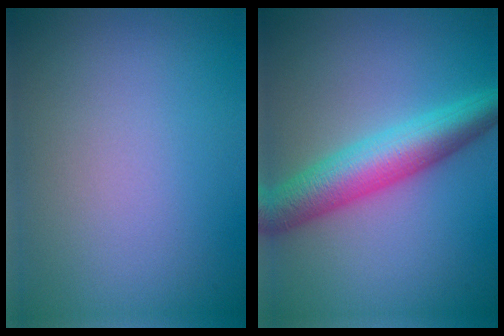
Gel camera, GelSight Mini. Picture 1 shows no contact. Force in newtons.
{"total": 6.4, "press": 6.4, "slide": 0.1}